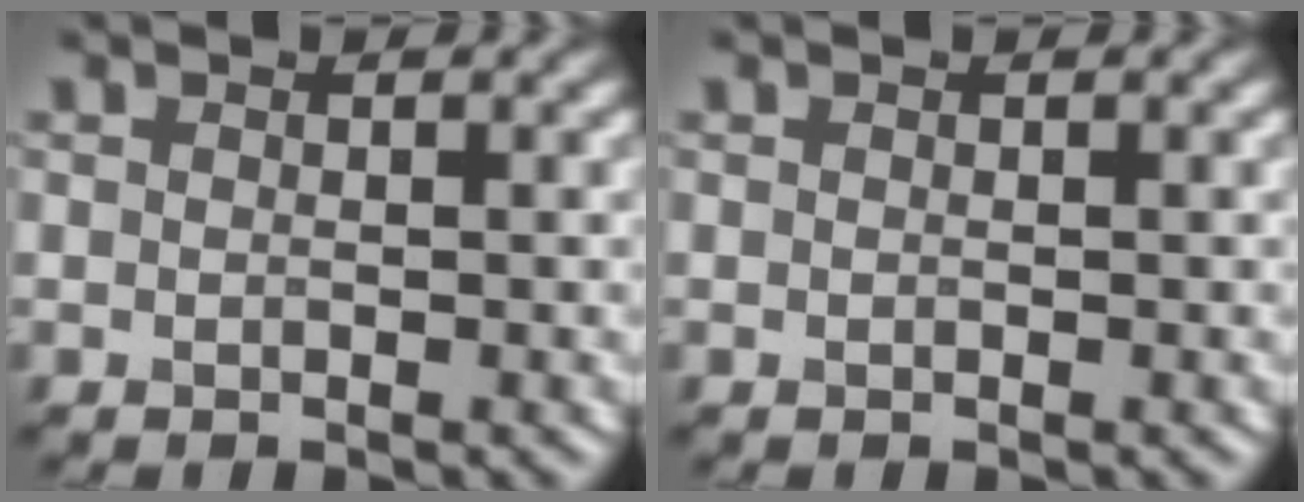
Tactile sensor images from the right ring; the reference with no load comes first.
{"total": 0.0}